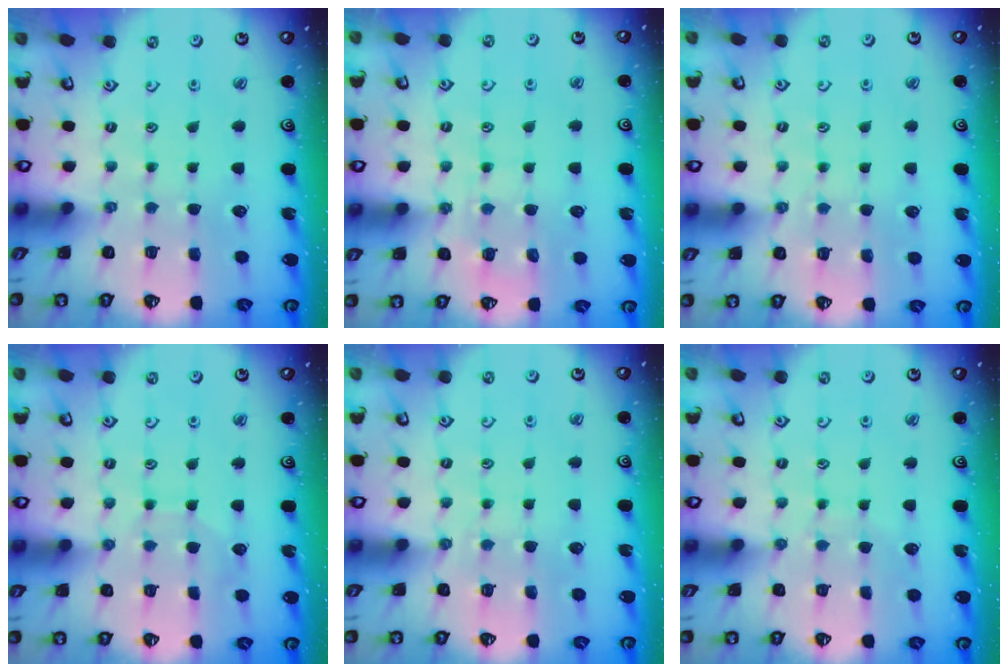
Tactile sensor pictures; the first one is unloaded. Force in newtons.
{"total": 7.1, "press": 7.1, "slide": 0.8}
{"total": 3.0, "press": 3.0, "slide": 0.5}
{"total": 3.8, "press": 3.8, "slide": 0.4}
{"total": 2.8, "press": 2.8, "slide": 0.3}
{"total": 5.2, "press": 5.2, "slide": 0.4}